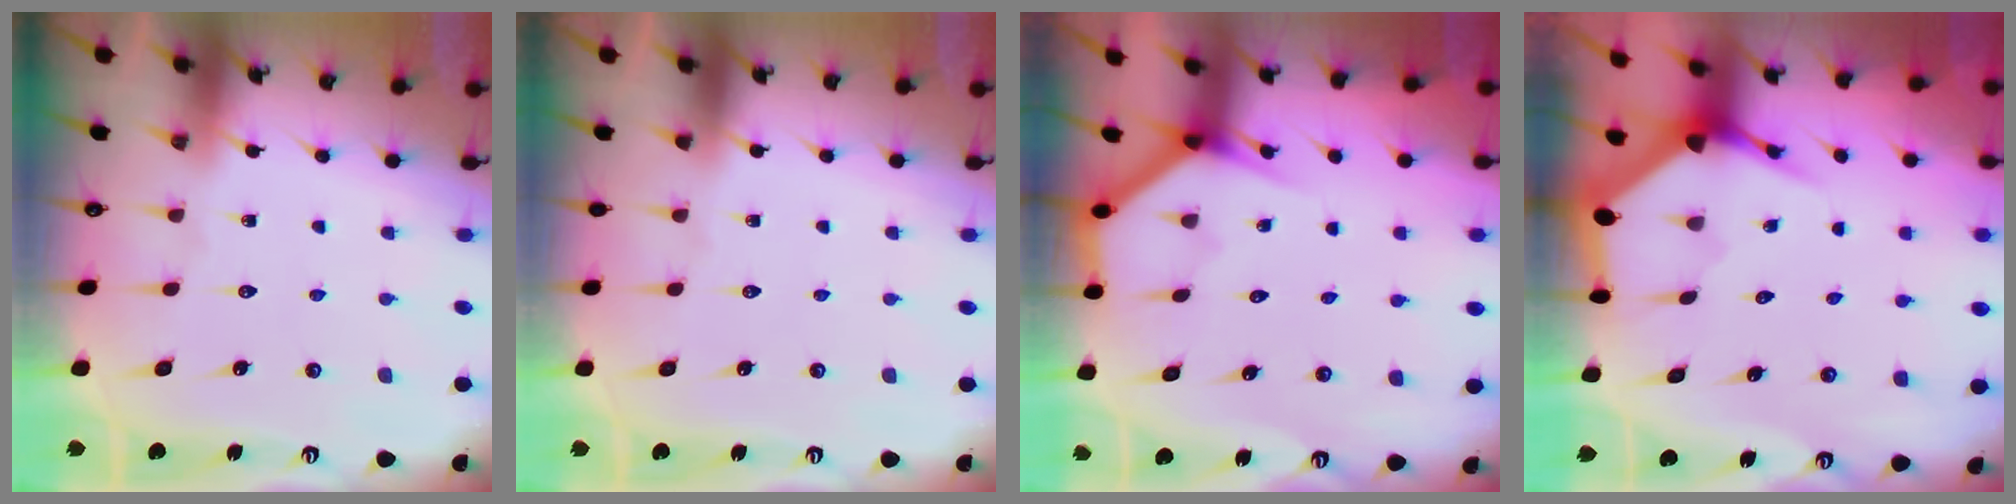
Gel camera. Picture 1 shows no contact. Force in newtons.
{"total": 0.0}
{"total": 3.7, "press": 3.7, "slide": 0.2}
{"total": 3.7, "press": 3.6, "slide": 0.5}